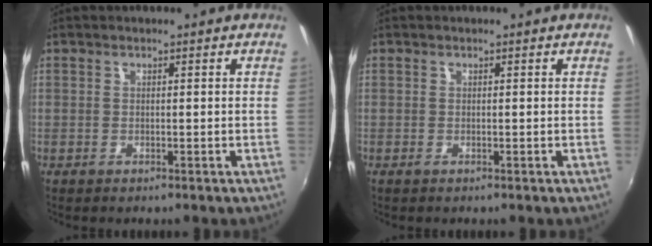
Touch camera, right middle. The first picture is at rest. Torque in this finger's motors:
{"motor_torque": [-0.43, 0.33, -0.05, 0.00]}